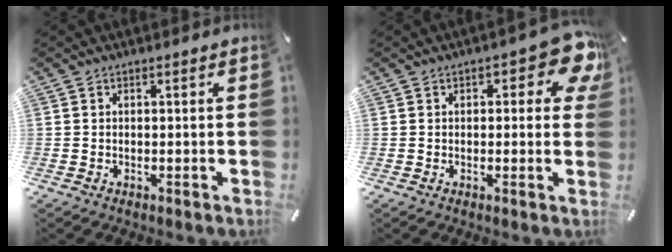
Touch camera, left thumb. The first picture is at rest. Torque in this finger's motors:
{"motor_torque": [0.30, 0.24, 0.34, 0.31, 0.03]}